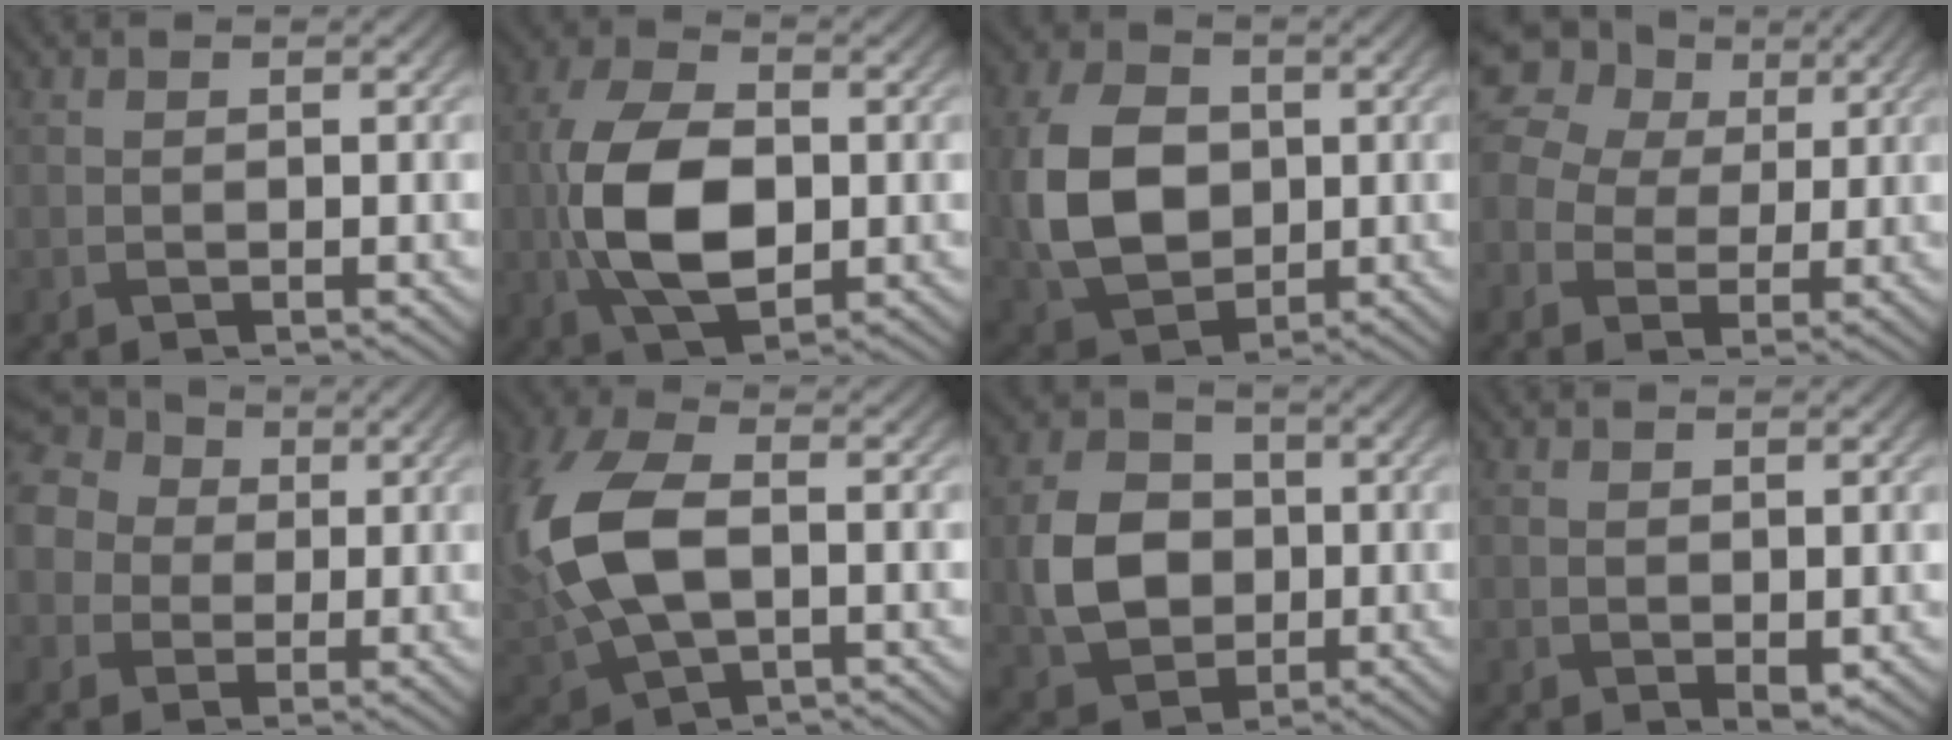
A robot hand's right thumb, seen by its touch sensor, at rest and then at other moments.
{"total": 11.5, "force": [-1.2, 6.6, 9.3], "torque": [-0.208, -0.002, -0.024]}
{"total": 11.0, "force": [0.2, 8.0, 7.5], "torque": [-0.191, -0.002, 0.001]}
{"total": 10.2, "force": [3.2, 8.2, 5.2], "torque": [-0.158, 0.041, 0.053]}
{"total": 11.5, "force": [2.6, 9.8, 5.6], "torque": [-0.166, 0.028, 0.019]}
{"total": 14.0, "force": [0.4, 8.3, 11.3], "torque": [-0.301, 0.007, 0.008]}
{"total": 8.1, "force": [-0.4, 6.6, 4.7], "torque": [-0.108, -0.001, -0.012]}
{"total": 1.4, "force": [0.3, 0.7, 1.2], "torque": [-0.021, -0.007, 0.010]}